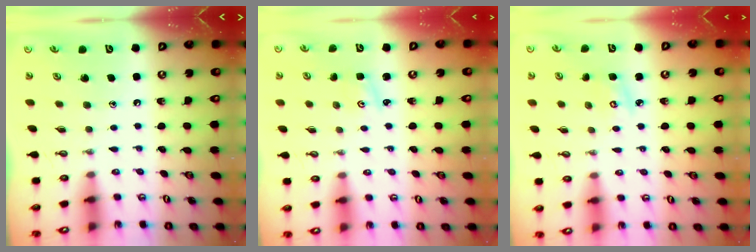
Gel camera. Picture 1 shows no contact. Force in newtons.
{"total": 1.8, "press": 1.7, "slide": 0.3}
{"total": 4.7, "press": 4.7, "slide": 0.3}